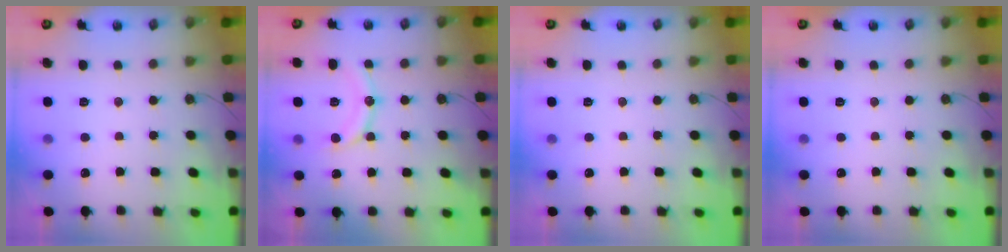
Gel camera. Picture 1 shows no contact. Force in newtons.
{"total": 12.2, "press": 12.2, "slide": 0.4}
{"total": 0.0}
{"total": 0.0}